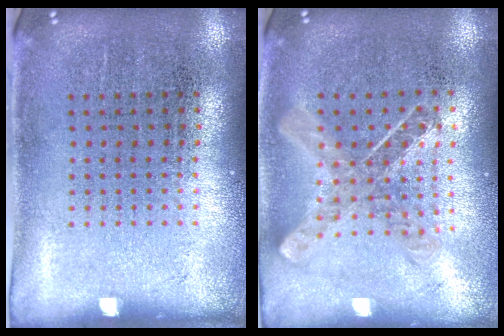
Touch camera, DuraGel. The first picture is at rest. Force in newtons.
{"total": 0.9, "press": 0.9, "slide": 0.0}